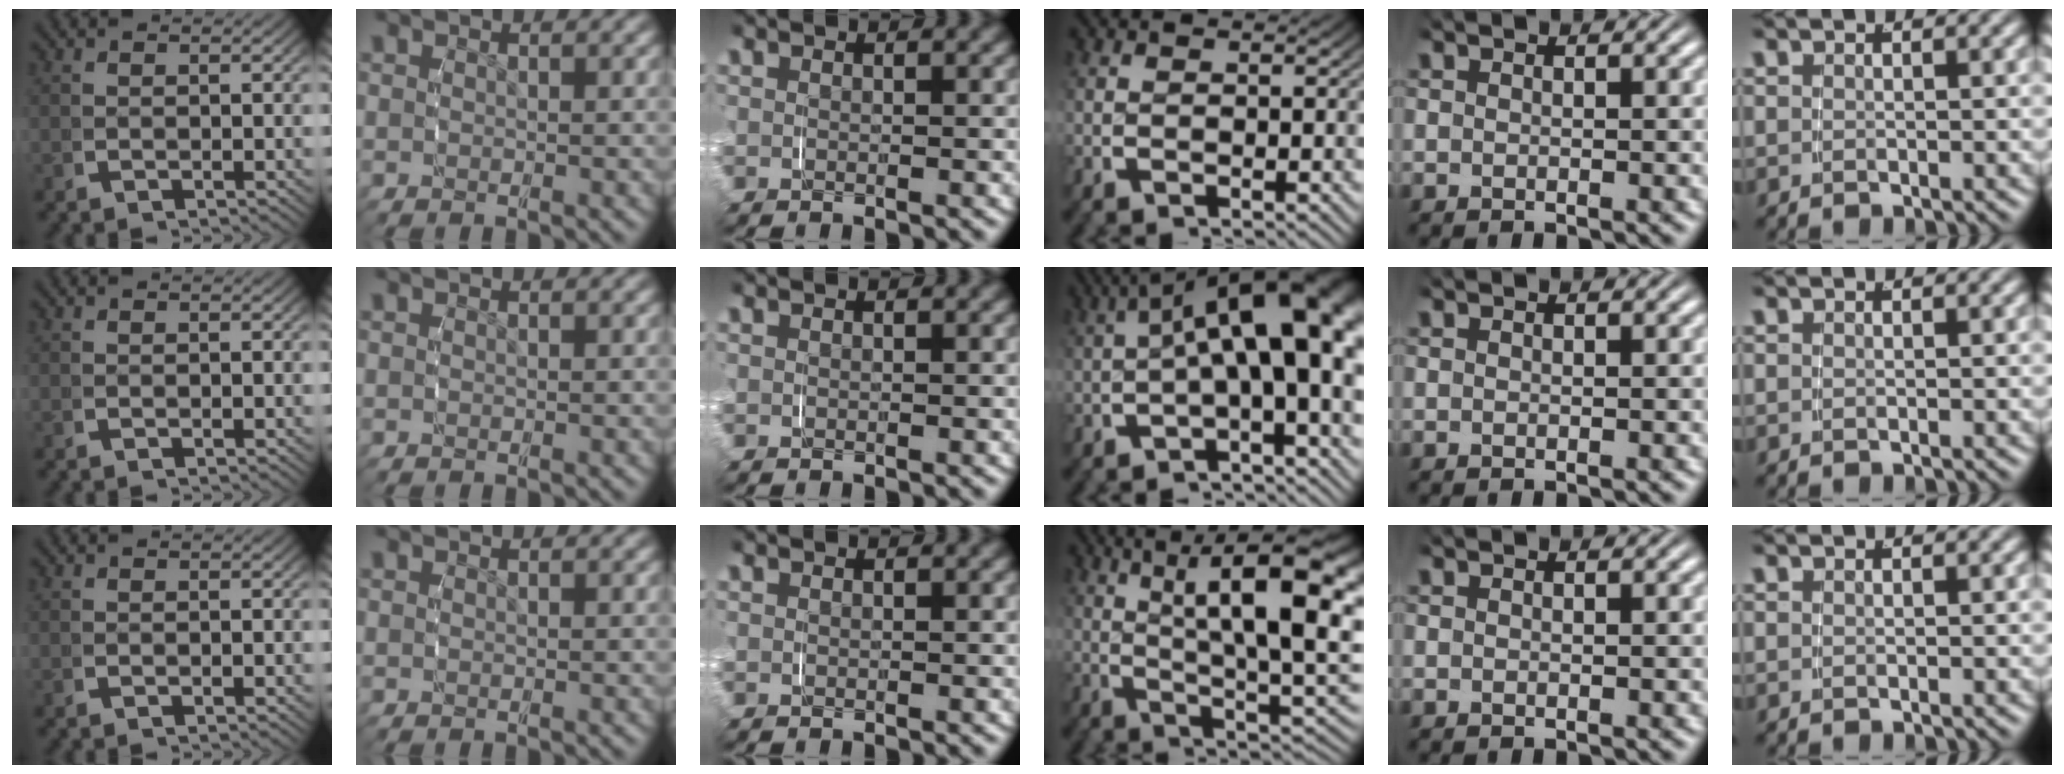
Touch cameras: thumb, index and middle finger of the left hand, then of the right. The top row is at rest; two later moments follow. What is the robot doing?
{"motion": "grasp_and_lifting", "object": "measuring cup"}